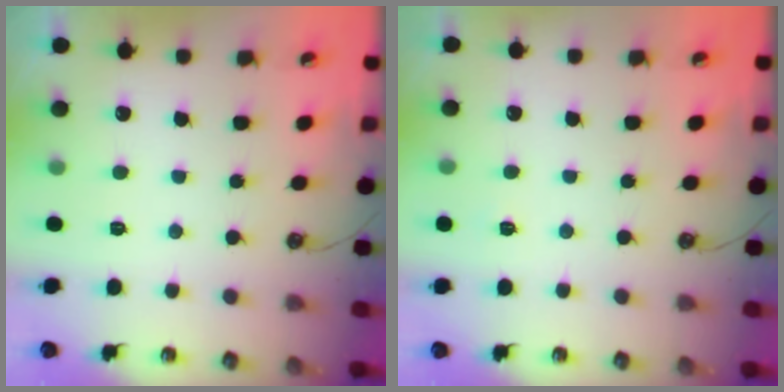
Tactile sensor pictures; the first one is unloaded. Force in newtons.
{"total": 3.2, "press": 3.2, "slide": 0.3}